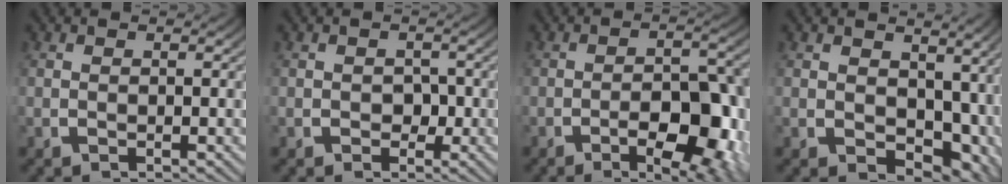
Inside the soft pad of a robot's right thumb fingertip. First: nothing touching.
{"total": 1.7, "force": [-0.4, 1.5, 0.7], "torque": [-0.004, -0.005, -0.006]}
{"total": 10.1, "force": [-2.5, 5.2, 8.3], "torque": [-0.119, -0.031, -0.028]}
{"total": 7.2, "force": [0.5, 5.3, 4.8], "torque": [-0.073, -0.038, 0.027]}